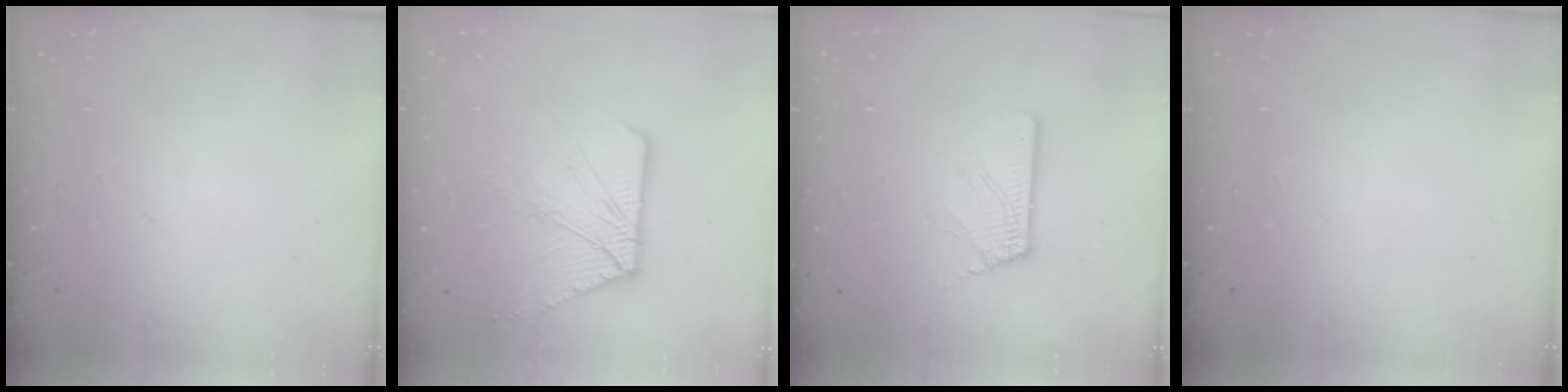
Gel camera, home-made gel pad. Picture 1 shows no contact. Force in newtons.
{"total": 13.2, "press": 13.1, "slide": 1.4}
{"total": 2.5, "press": 2.5, "slide": 0.3}
{"total": 0.0}